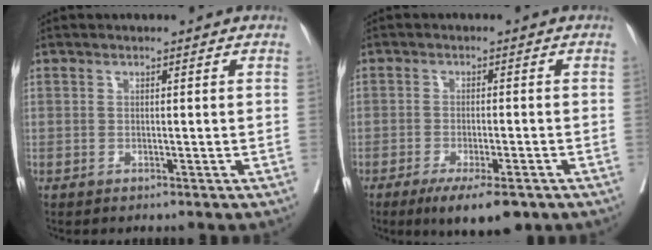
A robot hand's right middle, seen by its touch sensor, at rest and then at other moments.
{"total": 8.1, "force": [-5.5, 1.7, 5.7], "torque": [-0.081, -0.014, -0.083]}